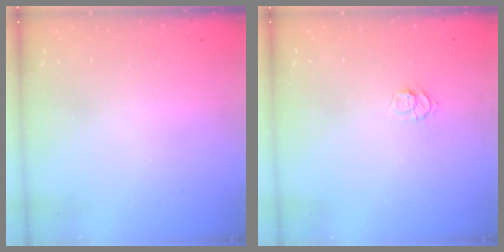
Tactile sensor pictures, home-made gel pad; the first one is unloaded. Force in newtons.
{"total": 4.7, "press": 4.7, "slide": 0.5}